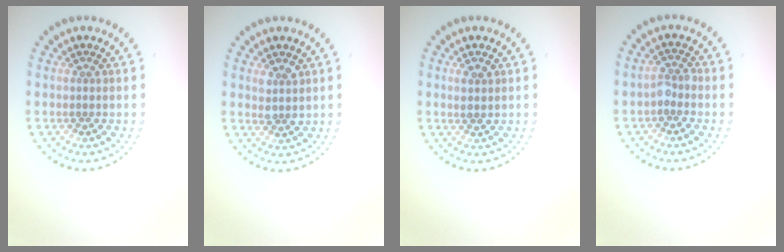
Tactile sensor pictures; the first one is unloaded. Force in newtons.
{"total": 1.5, "press": 1.4, "slide": 0.6}
{"total": 1.4, "press": 1.3, "slide": 0.6}
{"total": 1.6, "press": 1.3, "slide": 0.9}